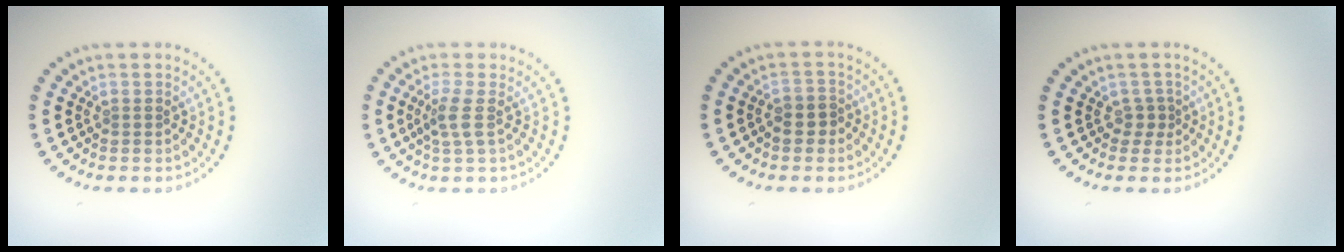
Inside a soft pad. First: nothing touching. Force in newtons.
{"total": 2.0, "press": 1.5, "slide": 1.3}
{"total": 2.0, "press": 1.8, "slide": 0.8}
{"total": 1.2, "press": 0.9, "slide": 0.8}